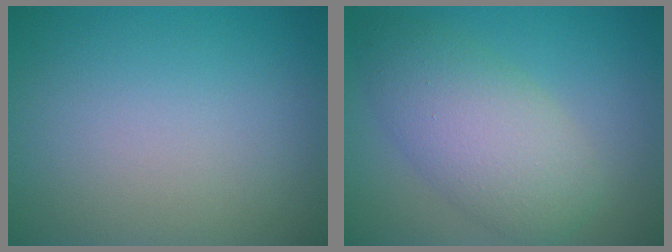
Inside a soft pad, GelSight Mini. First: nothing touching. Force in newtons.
{"total": 6.2, "press": 6.2, "slide": 0.3}